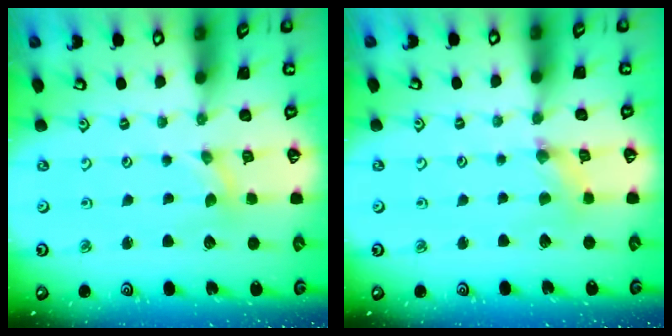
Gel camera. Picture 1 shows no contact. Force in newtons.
{"total": 1.3, "press": 1.3, "slide": 0.3}